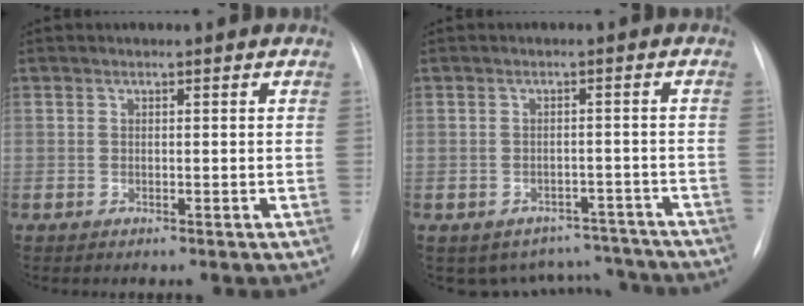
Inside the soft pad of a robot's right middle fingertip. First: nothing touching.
{"total": 7.8, "force": [-6.9, 3.6, -0.1], "torque": [0.019, 0.034, -0.080]}